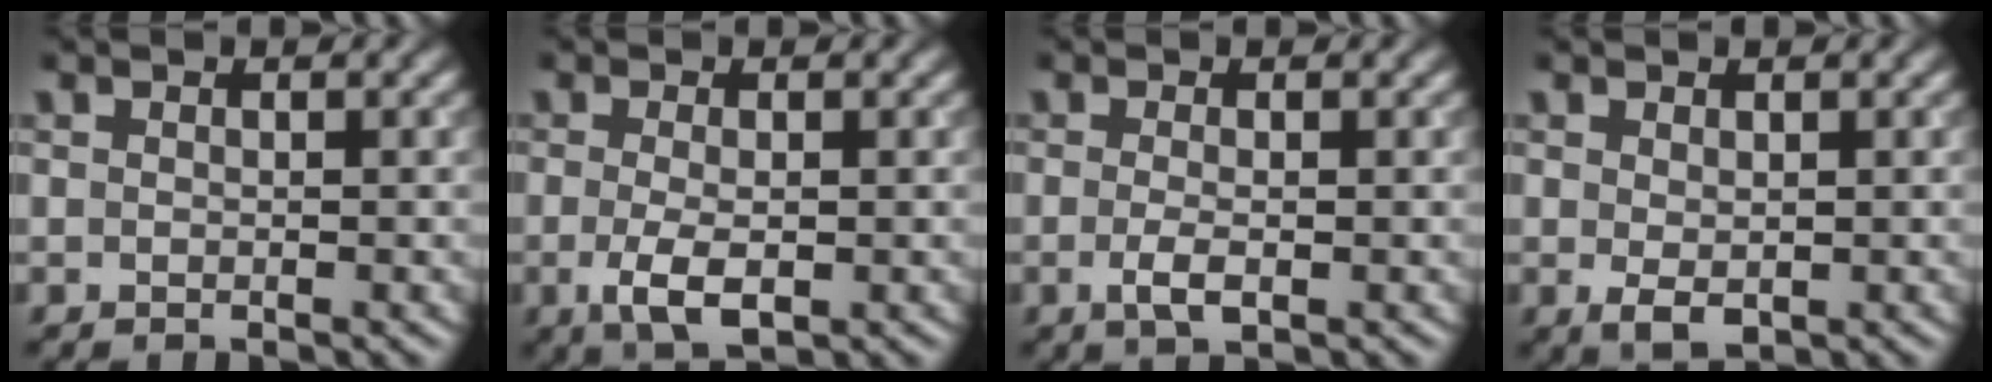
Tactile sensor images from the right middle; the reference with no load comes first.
{"total": 3.4, "force": [-0.9, 1.3, 3.0], "torque": [-0.066, -0.011, -0.016]}
{"total": 2.1, "force": [-0.5, 0.7, 1.9], "torque": [-0.040, -0.006, -0.011]}
{"total": 1.8, "force": [-0.1, 1.0, 1.5], "torque": [-0.029, -0.005, 0.003]}